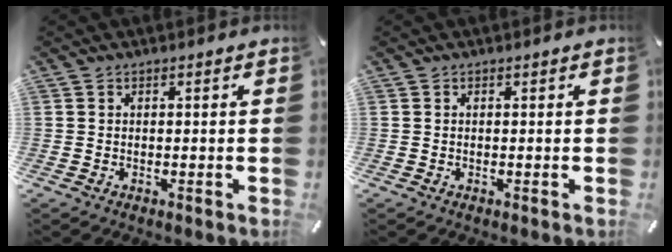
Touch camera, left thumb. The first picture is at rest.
{"total": 0.0}